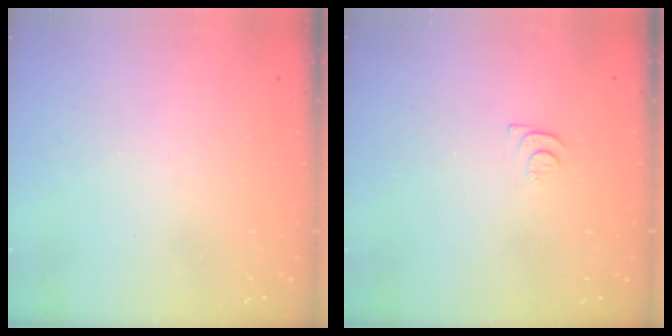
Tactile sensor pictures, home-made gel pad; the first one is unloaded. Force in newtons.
{"total": 4.1, "press": 4.0, "slide": 0.6}